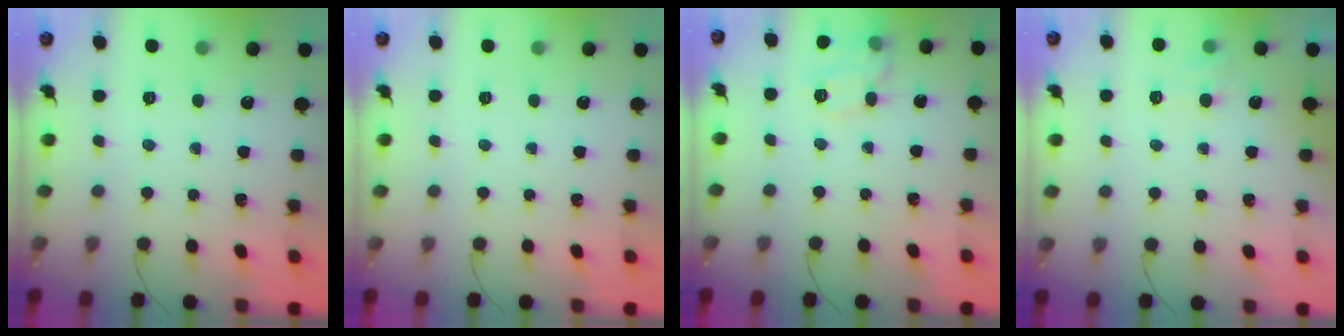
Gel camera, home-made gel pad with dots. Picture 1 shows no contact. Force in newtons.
{"total": 0.0}
{"total": 10.9, "press": 10.9, "slide": 0.1}
{"total": 6.1, "press": 5.9, "slide": 1.5}